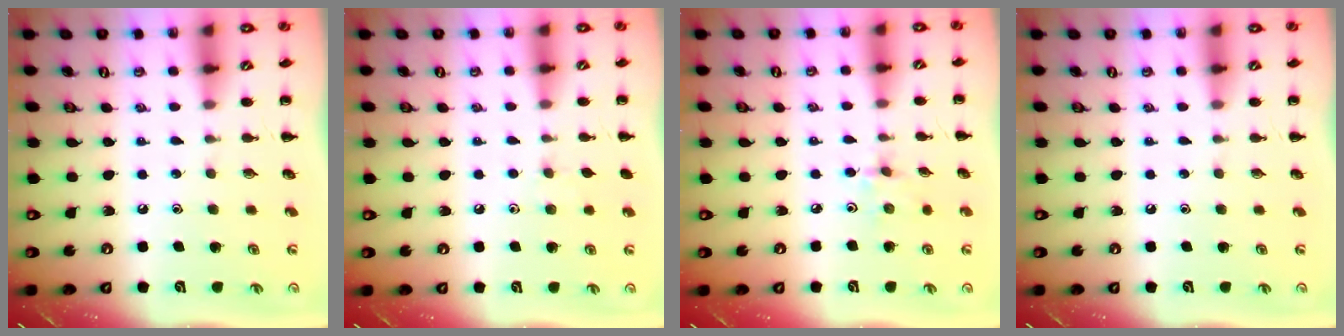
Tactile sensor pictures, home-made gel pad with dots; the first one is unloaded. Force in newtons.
{"total": 3.5, "press": 3.2, "slide": 1.3}
{"total": 3.0, "press": 2.8, "slide": 0.9}
{"total": 0.0}